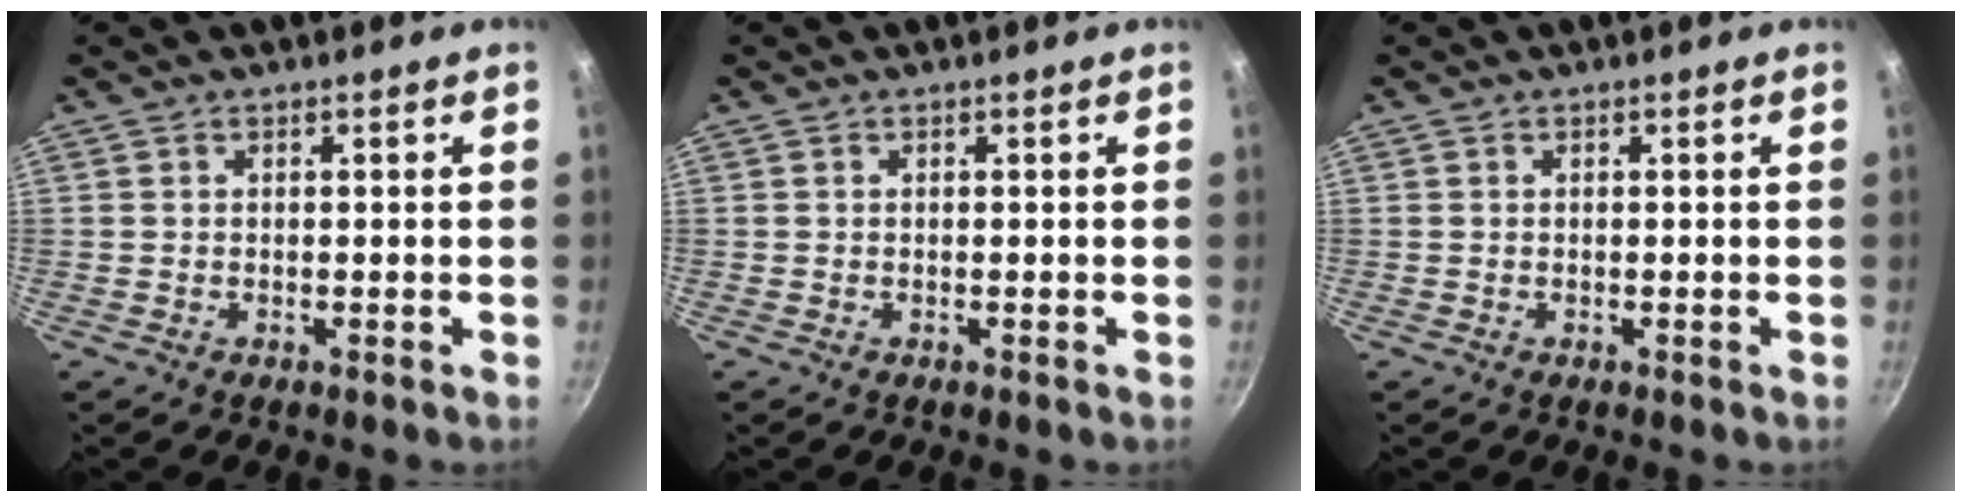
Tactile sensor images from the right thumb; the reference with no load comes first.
{"total": 0.0}
{"total": 0.0}